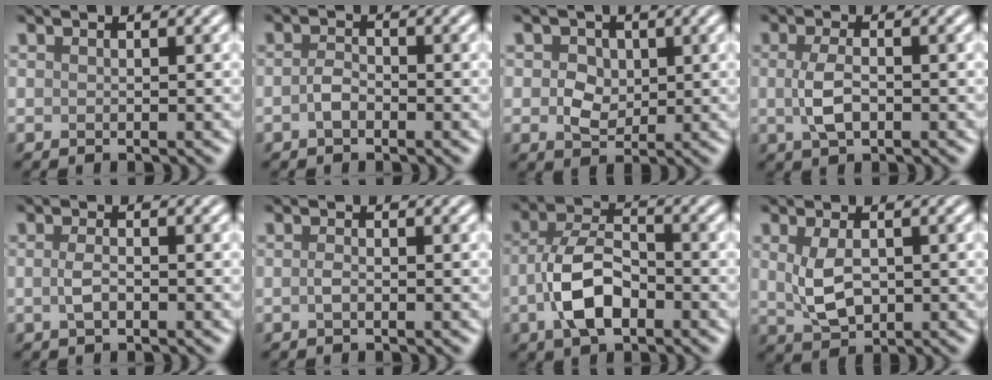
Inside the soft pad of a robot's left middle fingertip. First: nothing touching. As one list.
[{"total": 1.5, "force": [-0.7, 0.8, 1.1], "torque": [-0.024, 0.002, -0.017]}, {"total": 2.7, "force": [0.2, 2.2, 1.5], "torque": [-0.027, -0.003, 0.001]}, {"total": 2.9, "force": [-0.2, 1.4, 2.5], "torque": [-0.058, -0.003, -0.005]}, {"total": 1.5, "force": [-0.4, 0.7, 1.3], "torque": [-0.030, 0.000, -0.010]}, {"total": 0.8, "force": [-0.3, 0.3, 0.7], "torque": [-0.017, 0.000, -0.007]}, {"total": 6.1, "force": [-1.9, 3.4, 4.8], "torque": [-0.097, 0.001, -0.041]}, {"total": 3.5, "force": [0.3, 2.1, 2.8], "torque": [-0.067, -0.003, 0.011]}]